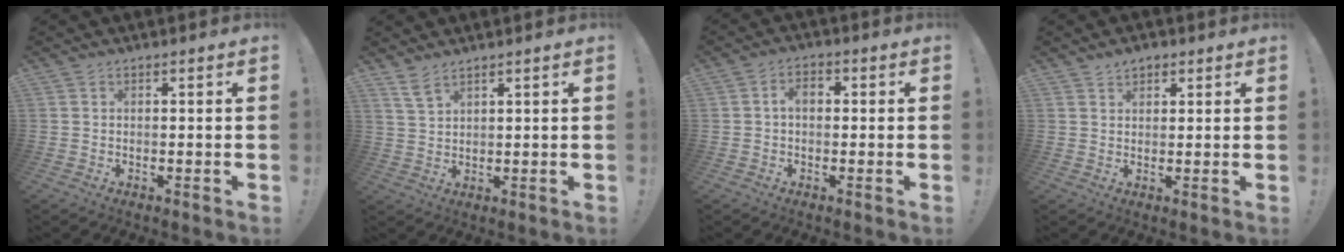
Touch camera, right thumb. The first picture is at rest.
{"total": 4.6, "force": [3.6, 1.3, 2.5], "torque": [-0.053, -0.017, 0.067]}
{"total": 3.8, "force": [0.1, 2.3, 3.0], "torque": [-0.049, 0.009, -0.002]}
{"total": 2.8, "force": [1.9, 1.8, 0.8], "torque": [-0.009, -0.009, 0.035]}